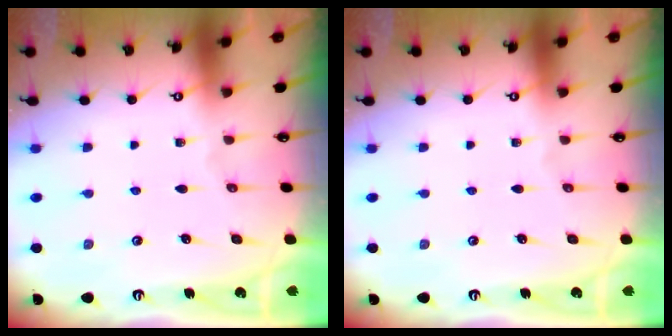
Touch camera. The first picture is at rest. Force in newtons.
{"total": 0.0}